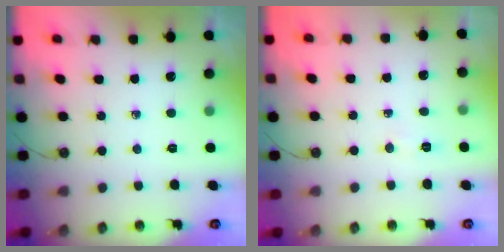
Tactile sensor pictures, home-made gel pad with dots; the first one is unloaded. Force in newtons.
{"total": 4.2, "press": 4.2, "slide": 0.6}